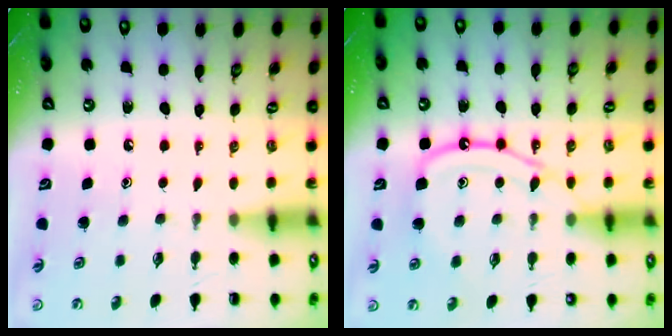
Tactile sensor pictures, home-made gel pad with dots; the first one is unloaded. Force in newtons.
{"total": 11.4, "press": 11.3, "slide": 1.2}